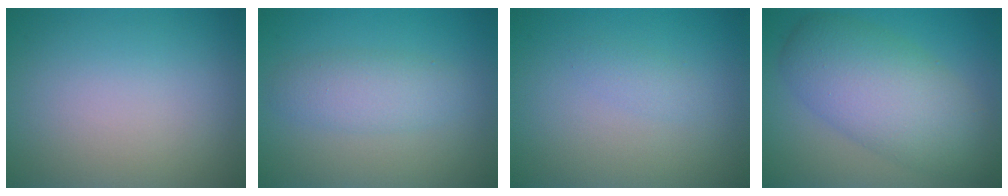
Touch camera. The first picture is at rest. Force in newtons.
{"total": 2.9, "press": 2.9, "slide": 0.1}
{"total": 1.0, "press": 1.0, "slide": 0.0}
{"total": 7.9, "press": 7.9, "slide": 0.1}